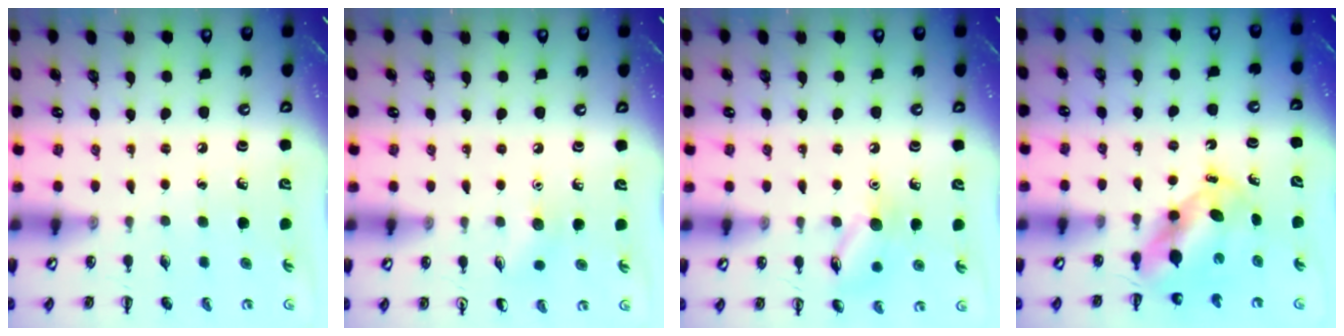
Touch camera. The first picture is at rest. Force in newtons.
{"total": 4.5, "press": 4.3, "slide": 1.2}
{"total": 9.7, "press": 9.7, "slide": 0.5}
{"total": 5.3, "press": 5.1, "slide": 1.4}